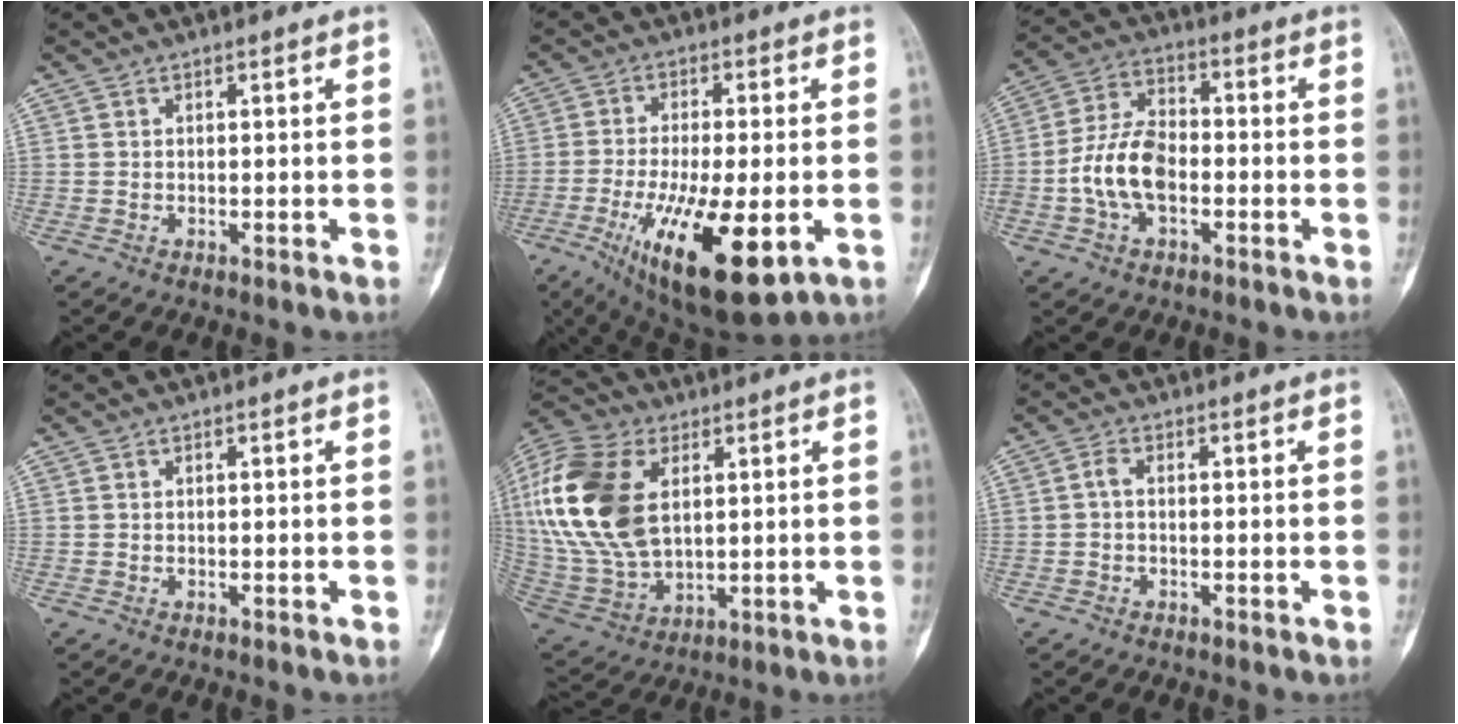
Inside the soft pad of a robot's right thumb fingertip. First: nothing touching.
{"total": 18.6, "force": [-6.0, 6.1, 16.5], "torque": [-0.294, -0.021, -0.083]}
{"total": 10.6, "force": [-2.5, 6.3, 8.2], "torque": [-0.154, 0.032, -0.055]}
{"total": 0.0}
{"total": 23.2, "force": [5.2, 14.1, 17.7], "torque": [-0.387, -0.013, 0.100]}
{"total": 1.5, "force": [-0.3, 0.7, 1.3], "torque": [-0.025, 0.002, -0.009]}